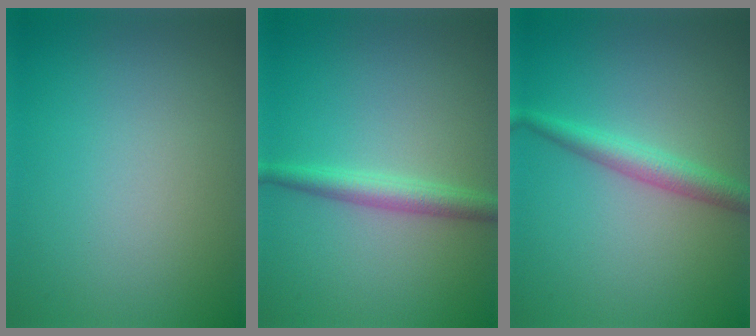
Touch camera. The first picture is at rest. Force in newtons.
{"total": 2.5, "press": 2.5, "slide": 0.1}
{"total": 2.6, "press": 2.6, "slide": 0.1}